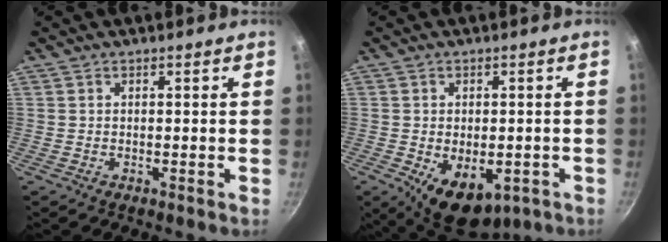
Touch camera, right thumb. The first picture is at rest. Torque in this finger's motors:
{"motor_torque": [-0.38, 0.46, 0.54, 0.49, 0.10]}